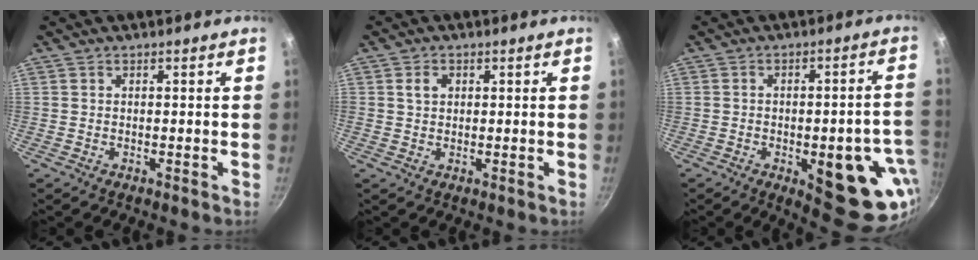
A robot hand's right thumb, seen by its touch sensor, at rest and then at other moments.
{"total": 2.5, "force": [0.7, 2.0, 1.4], "torque": [-0.019, 0.002, 0.014]}
{"total": 19.4, "force": [-5.4, 7.9, 16.9], "torque": [-0.141, 0.006, -0.061]}